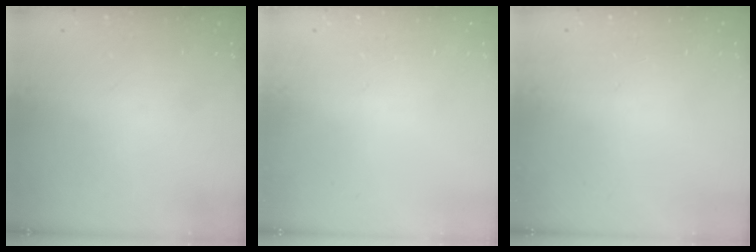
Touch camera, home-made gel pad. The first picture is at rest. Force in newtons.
{"total": 0.0}
{"total": 0.0}